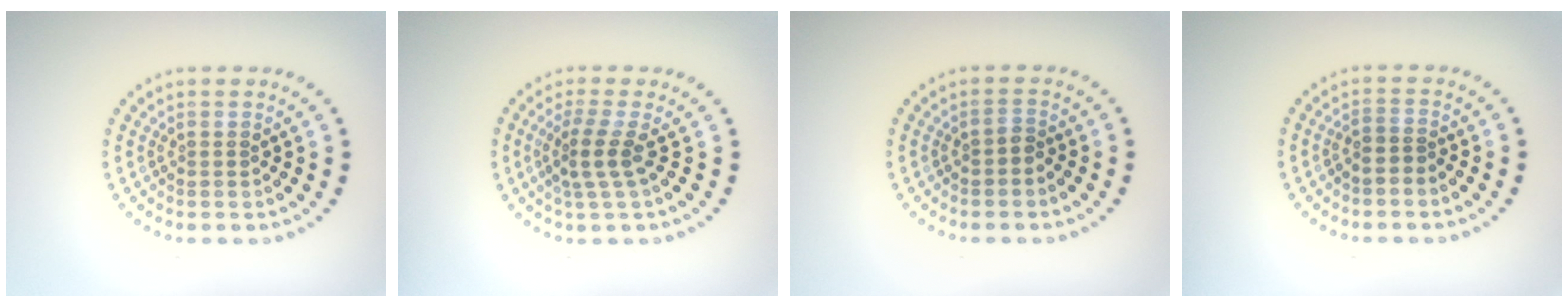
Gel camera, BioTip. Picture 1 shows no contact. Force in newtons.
{"total": 2.7, "press": 1.9, "slide": 1.9}
{"total": 1.0, "press": 0.8, "slide": 0.7}
{"total": 1.1, "press": 0.8, "slide": 0.7}